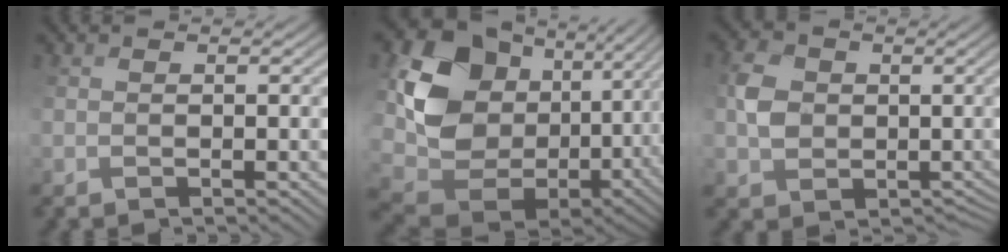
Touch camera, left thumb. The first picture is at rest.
{"total": 17.7, "force": [4.2, 14.1, 9.9], "torque": [-0.247, -0.024, 0.122]}
{"total": 4.7, "force": [1.1, 4.4, 1.4], "torque": [-0.031, 0.008, 0.012]}